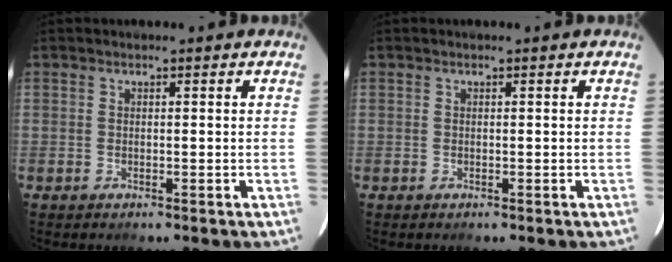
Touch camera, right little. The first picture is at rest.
{"total": 0.0}